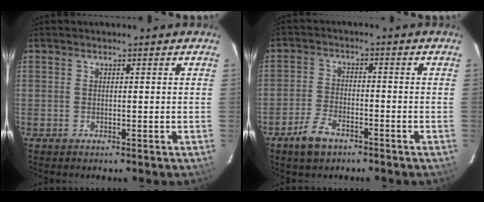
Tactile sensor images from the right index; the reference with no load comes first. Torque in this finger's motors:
{"motor_torque": [0.38, -0.50, 0.11, 0.02]}